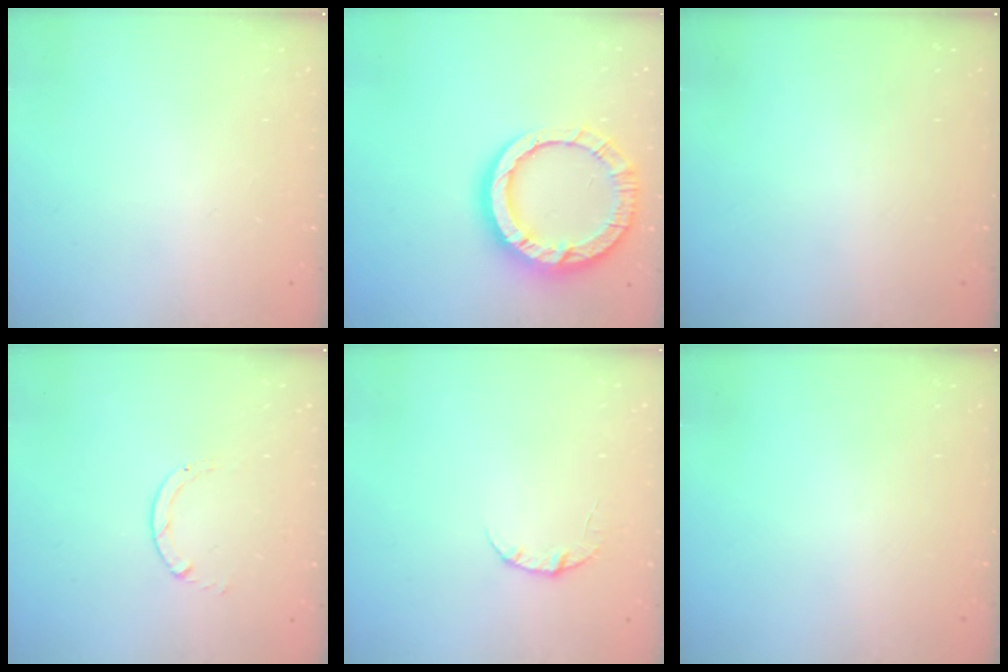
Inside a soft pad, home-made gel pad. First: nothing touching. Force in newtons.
{"total": 15.9, "press": 15.8, "slide": 2.2}
{"total": 0.0}
{"total": 0.6, "press": 0.5, "slide": 0.1}
{"total": 3.4, "press": 3.4, "slide": 0.4}
{"total": 0.0}